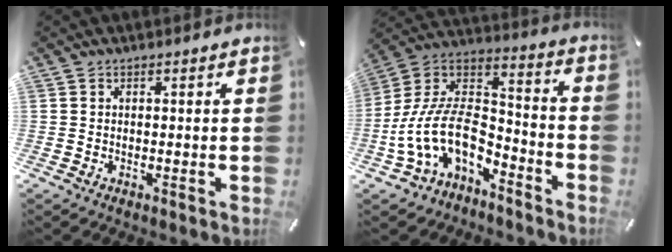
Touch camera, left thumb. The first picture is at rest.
{"total": 15.6, "force": [-8.2, 9.6, 9.2], "torque": [-0.214, 0.006, -0.146]}